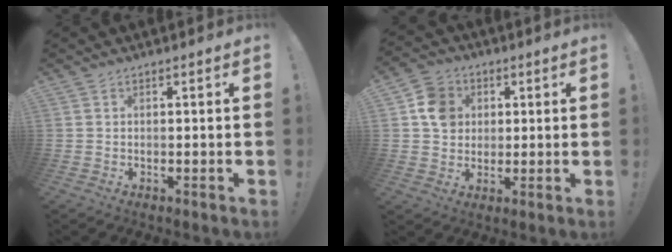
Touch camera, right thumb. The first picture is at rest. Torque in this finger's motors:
{"motor_torque": [0.04, 0.06, 0.48, 0.28, 0.01]}